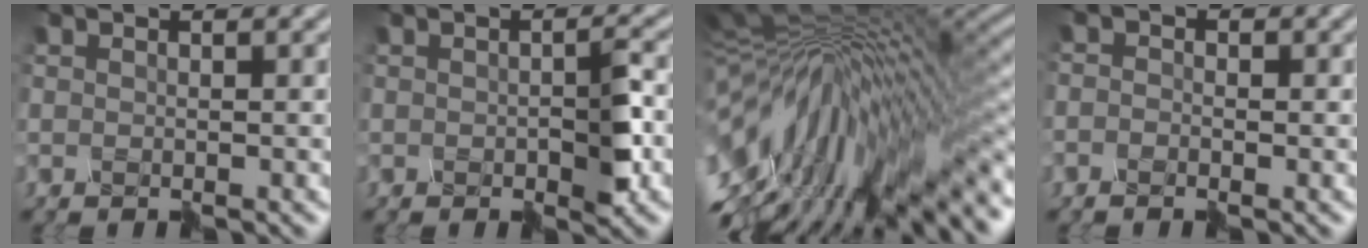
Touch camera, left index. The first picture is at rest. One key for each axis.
{"total": 3.4, "fx": -1.2, "fy": 1.2, "fz": 3.0, "tx": -0.056, "ty": -0.003, "tz": -0.018}
{"total": 12.9, "fx": -1.9, "fy": 4.0, "fz": 12.1, "tx": -0.235, "ty": 0.011, "tz": -0.018}
{"total": 1.5, "fx": -1.3, "fy": 0.6, "fz": -0.3, "tx": 0.017, "ty": 0.008, "tz": -0.023}